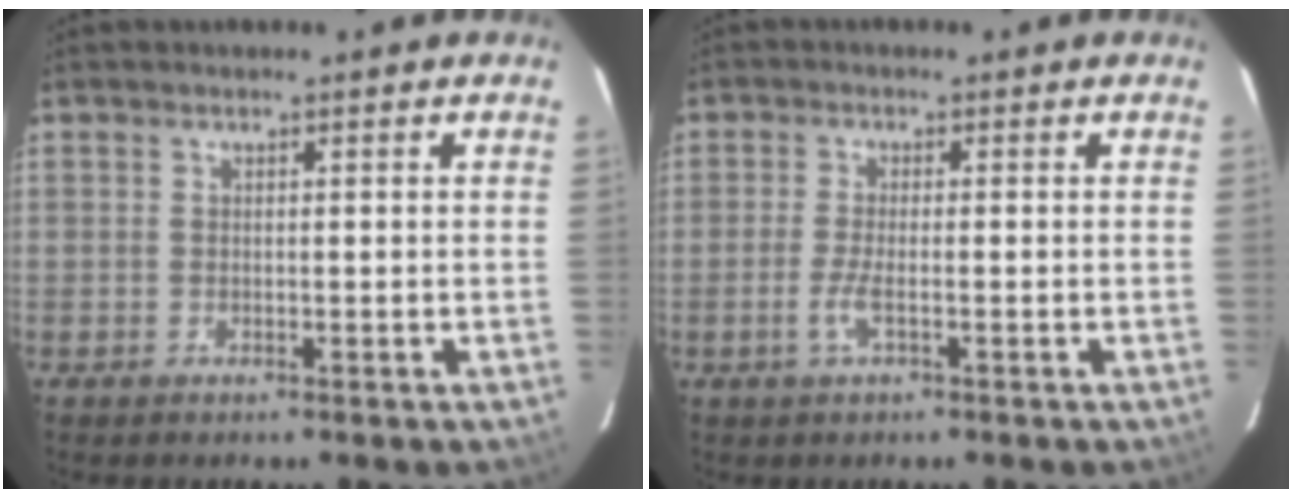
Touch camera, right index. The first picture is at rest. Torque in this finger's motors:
{"motor_torque": [-0.14, -0.05, 0.00, 0.00]}